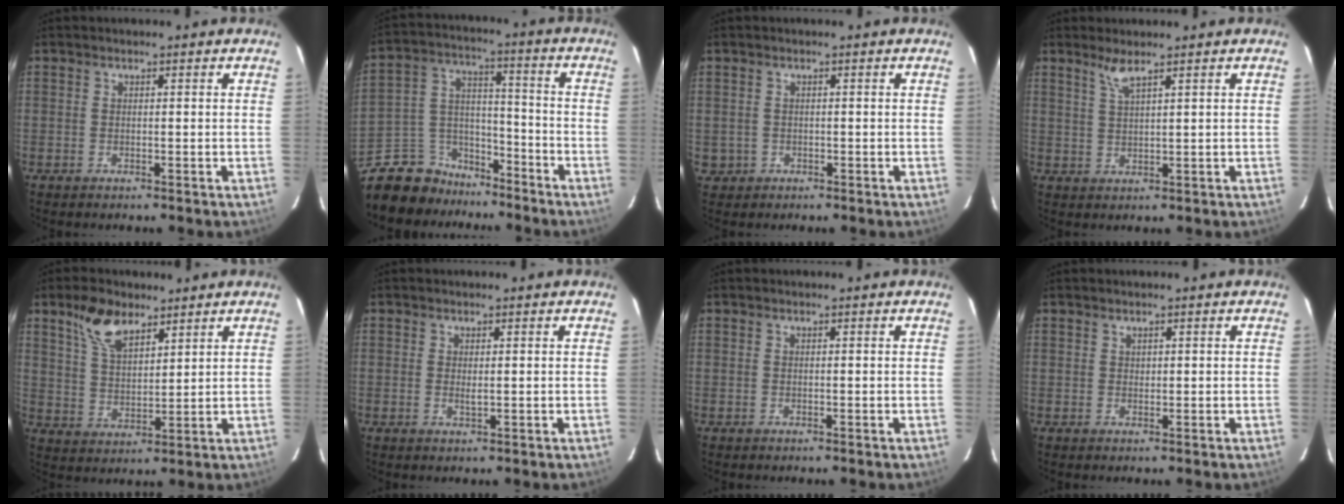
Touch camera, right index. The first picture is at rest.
{"total": 13.0, "force": [-10.4, 7.3, 2.5], "torque": [-0.065, 0.054, -0.173]}
{"total": 2.3, "force": [-0.4, 2.2, 0.2], "torque": [-0.005, 0.003, 0.000]}
{"total": 2.8, "force": [2.2, -0.1, 1.8], "torque": [-0.040, -0.002, 0.044]}
{"total": 8.7, "force": [5.7, 4.2, 5.0], "torque": [-0.093, 0.013, 0.113]}
{"total": 1.1, "force": [0.2, 0.4, 1.0], "torque": [-0.017, 0.000, 0.003]}
{"total": 0.0}
{"total": 0.6, "force": [0.5, 0.4, 0.0], "torque": [0.001, 0.002, 0.010]}